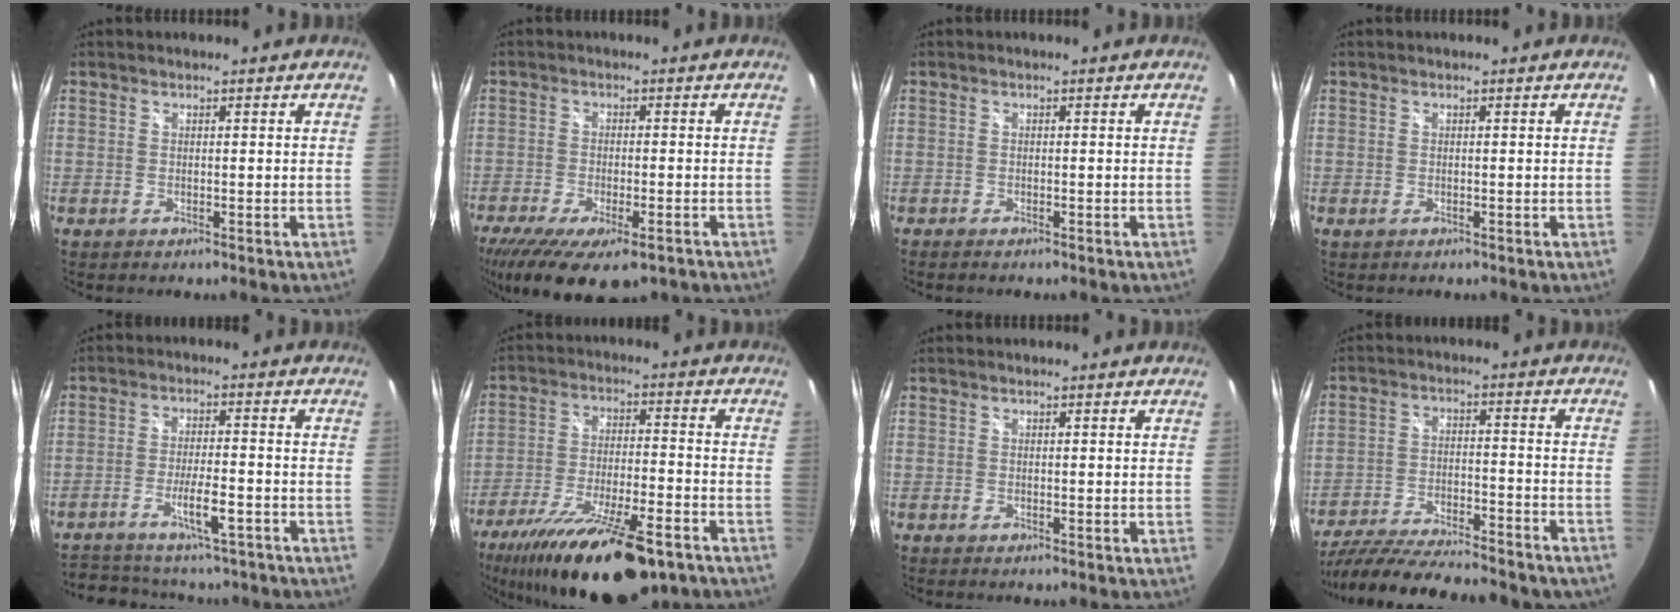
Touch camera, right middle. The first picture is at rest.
{"total": 14.8, "force": [-9.8, 5.4, 9.7], "torque": [-0.203, -0.056, -0.152]}
{"total": 0.9, "force": [-0.8, 0.3, 0.3], "torque": [-0.010, -0.004, -0.013]}
{"total": 0.6, "force": [-0.2, 0.5, 0.3], "torque": [-0.006, -0.002, -0.002]}
{"total": 13.5, "force": [-10.9, 4.1, 6.8], "torque": [-0.139, -0.005, -0.164]}
{"total": 23.1, "force": [-16.6, 6.6, 14.8], "torque": [-0.272, -0.046, -0.256]}
{"total": 0.0}
{"total": 24.6, "force": [-20.6, 5.8, 12.1], "torque": [-0.224, -0.049, -0.298]}